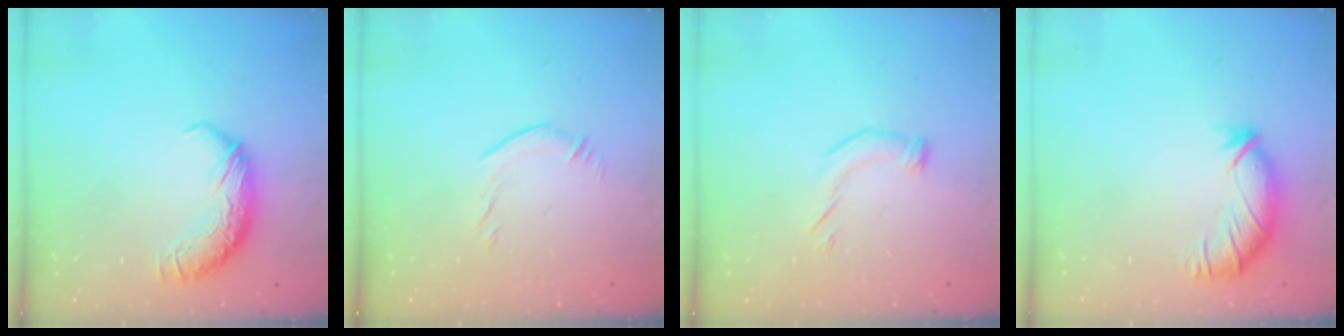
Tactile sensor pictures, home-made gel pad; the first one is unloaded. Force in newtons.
{"total": 5.7, "press": 5.6, "slide": 1.2}
{"total": 4.1, "press": 4.1, "slide": 0.7}
{"total": 2.9, "press": 2.3, "slide": 1.6}